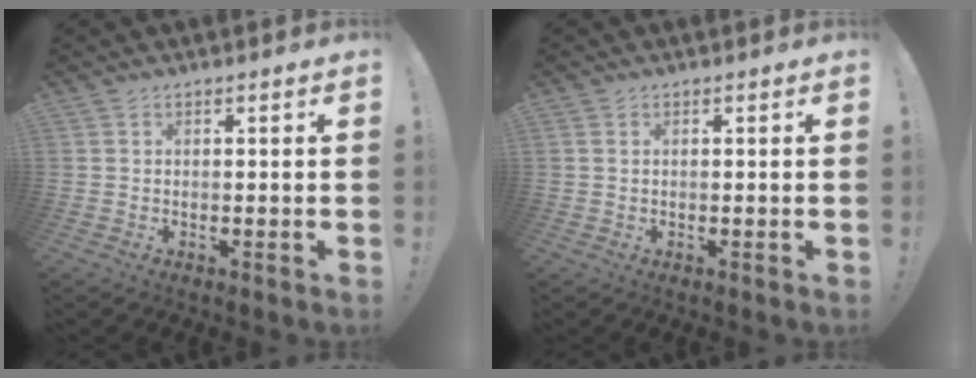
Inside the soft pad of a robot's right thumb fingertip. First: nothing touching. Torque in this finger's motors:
{"motor_torque": [-0.25, 0.25, 0.26, -0.07, -0.09]}